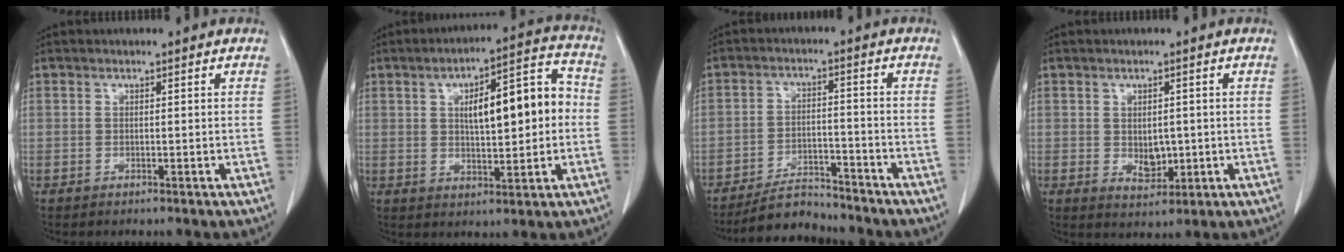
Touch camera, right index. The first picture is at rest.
{"total": 12.3, "force": [1.2, 3.8, 11.7], "torque": [-0.171, 0.035, 0.022]}
{"total": 6.4, "force": [-6.2, 1.3, 0.9], "torque": [-0.016, -0.004, -0.105]}
{"total": 3.7, "force": [-0.1, 2.4, 2.8], "torque": [-0.041, -0.006, 0.010]}